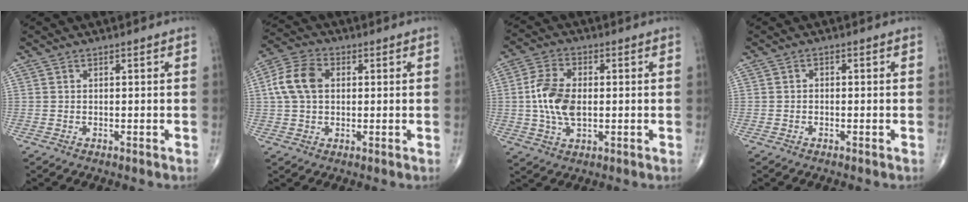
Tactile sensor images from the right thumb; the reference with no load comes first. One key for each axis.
{"total": 8.9, "fx": 1.3, "fy": 6.2, "fz": 6.3, "tx": -0.125, "ty": 0.019, "tz": 0.021}
{"total": 9.7, "fx": 0.0, "fy": 5.6, "fz": 8.0, "tx": -0.162, "ty": 0.005, "tz": -0.001}
{"total": 0.8, "fx": -0.2, "fy": 0.6, "fz": 0.4, "tx": -0.001, "ty": 0.003, "tz": -0.008}